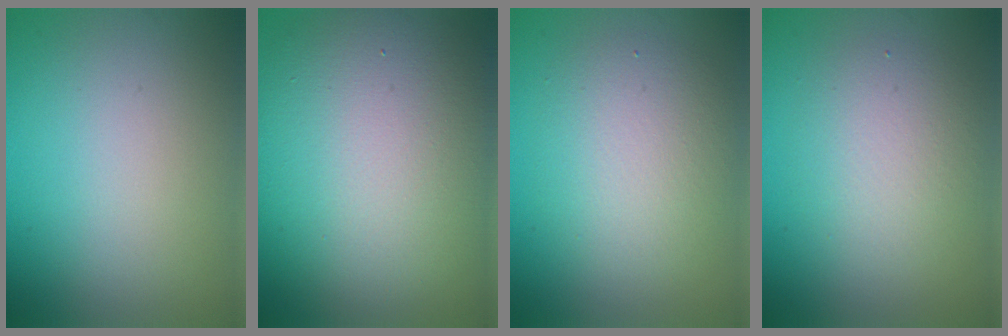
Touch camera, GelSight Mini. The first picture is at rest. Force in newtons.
{"total": 15.0, "press": 15.0, "slide": 0.8}
{"total": 4.4, "press": 4.4, "slide": 0.0}
{"total": 3.4, "press": 3.4, "slide": 0.2}